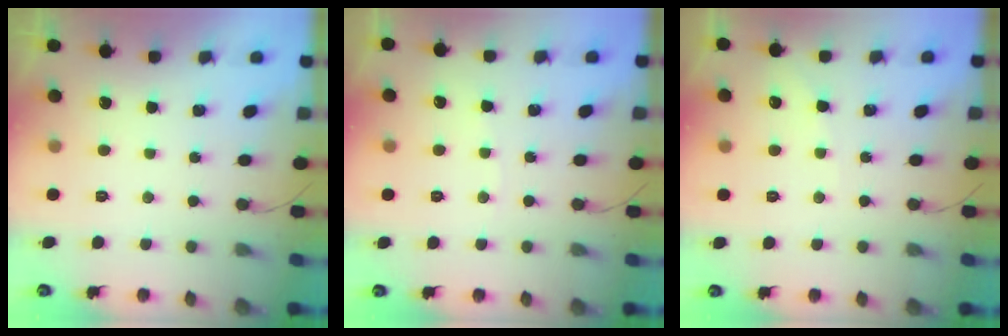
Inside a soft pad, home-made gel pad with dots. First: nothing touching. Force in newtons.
{"total": 2.6, "press": 2.6, "slide": 0.3}
{"total": 2.7, "press": 2.7, "slide": 0.4}